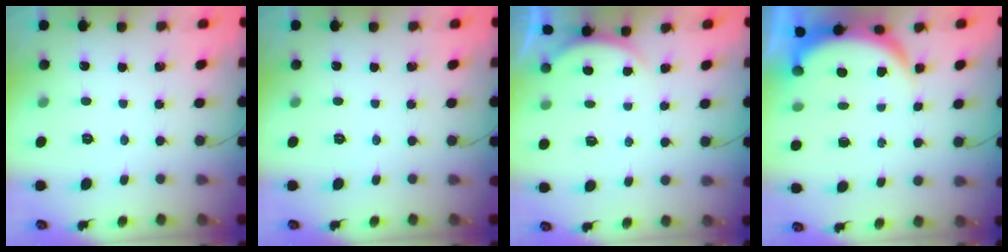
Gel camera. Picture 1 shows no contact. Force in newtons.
{"total": 0.0}
{"total": 1.6, "press": 1.5, "slide": 0.6}
{"total": 6.2, "press": 6.2, "slide": 0.6}